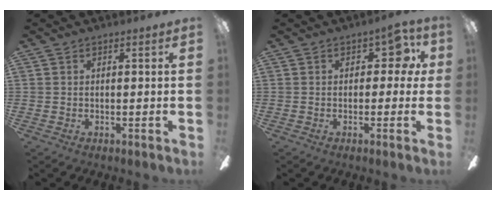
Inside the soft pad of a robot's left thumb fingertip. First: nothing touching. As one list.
[{"total": 5.5, "force": [1.5, 3.6, 3.9], "torque": [-0.046, 0.002, 0.021]}]